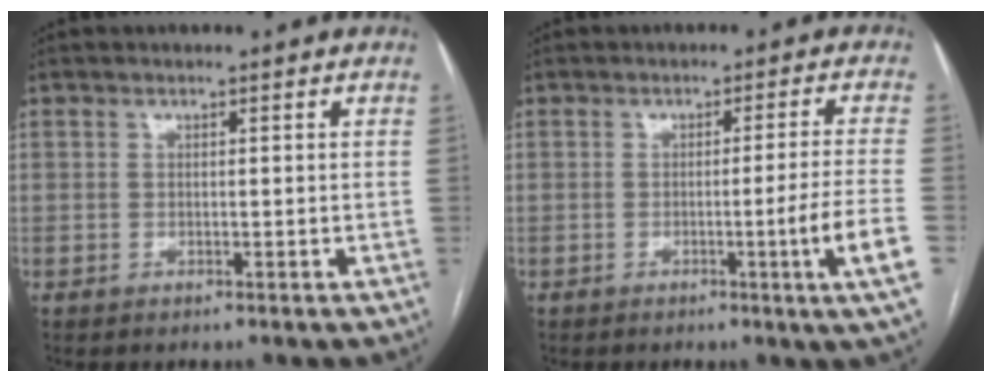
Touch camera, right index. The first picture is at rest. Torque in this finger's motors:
{"motor_torque": [0.54, 0.00, 0.24, 0.08]}